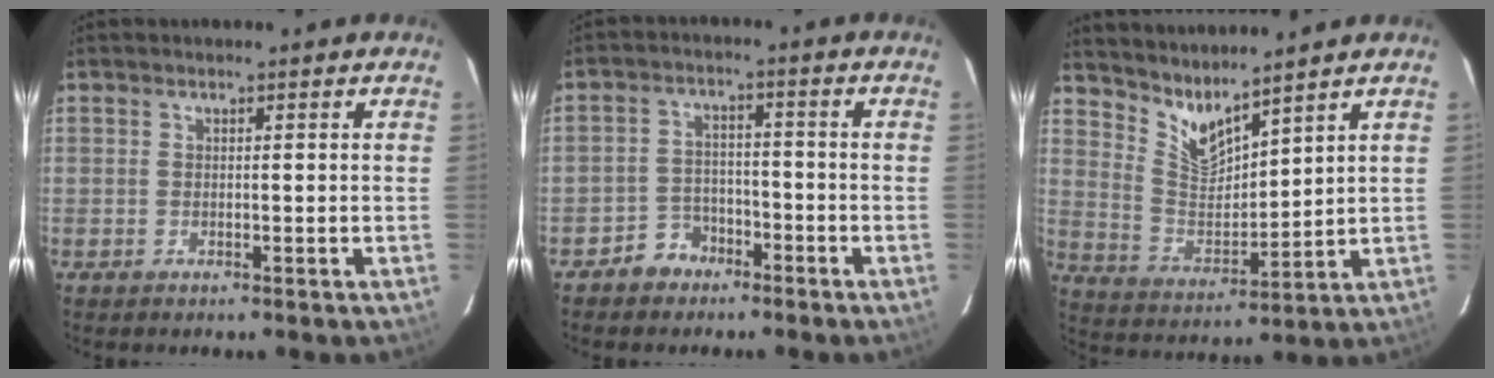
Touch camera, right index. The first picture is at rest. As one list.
[{"total": 5.2, "force": [-3.7, 3.5, 0.6], "torque": [-0.023, 0.019, -0.061]}, {"total": 8.9, "force": [7.8, 1.6, 4.0], "torque": [-0.079, -0.014, 0.156]}]